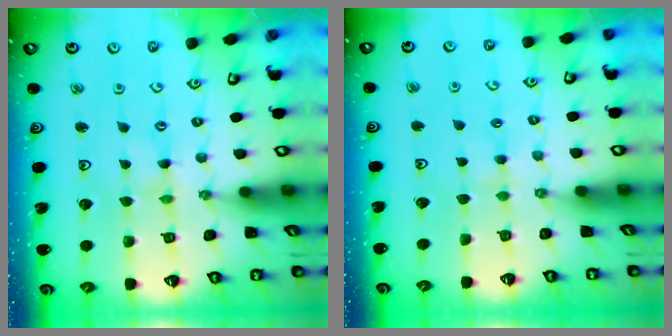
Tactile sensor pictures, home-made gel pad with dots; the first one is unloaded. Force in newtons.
{"total": 2.2, "press": 2.2, "slide": 0.5}